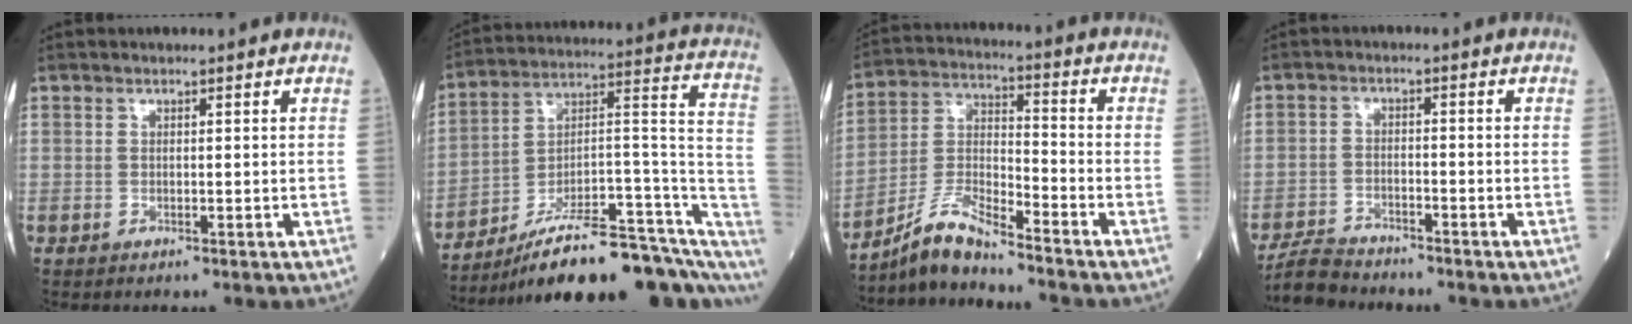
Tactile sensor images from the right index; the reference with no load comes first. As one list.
[{"total": 23.8, "force": [-17.1, 5.1, 15.8], "torque": [-0.158, 0.040, -0.257]}, {"total": 8.1, "force": [-7.4, 0.2, 3.3], "torque": [-0.079, -0.002, -0.144]}, {"total": 5.0, "force": [-4.9, 0.9, 0.4], "torque": [-0.015, -0.016, -0.092]}]